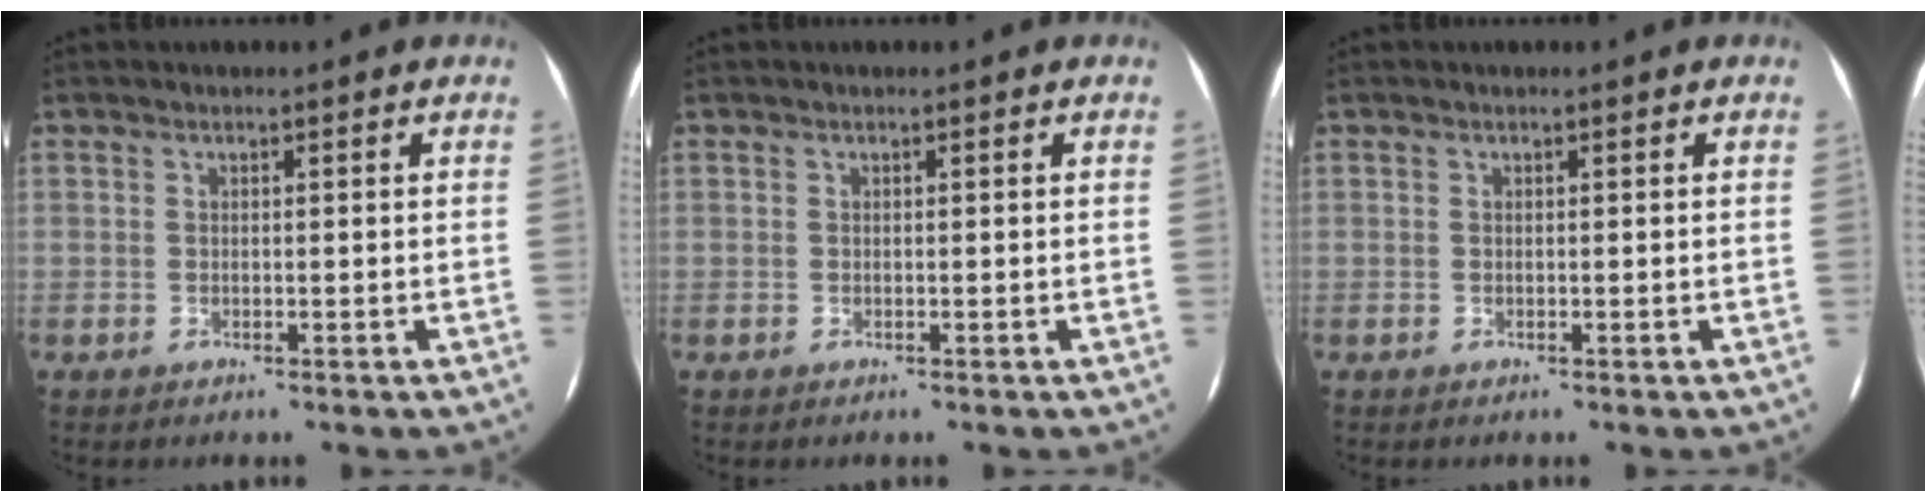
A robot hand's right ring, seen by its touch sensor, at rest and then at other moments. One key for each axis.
{"total": 0.0}
{"total": 0.0}